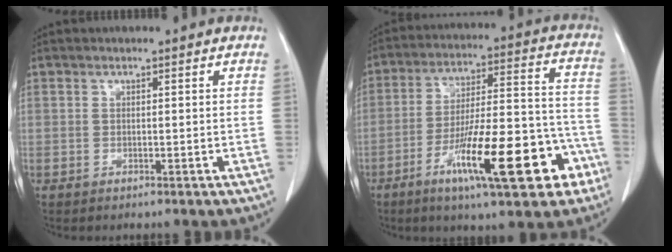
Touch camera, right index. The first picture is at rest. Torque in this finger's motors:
{"motor_torque": [0.88, -0.35, 0.59, 0.13]}